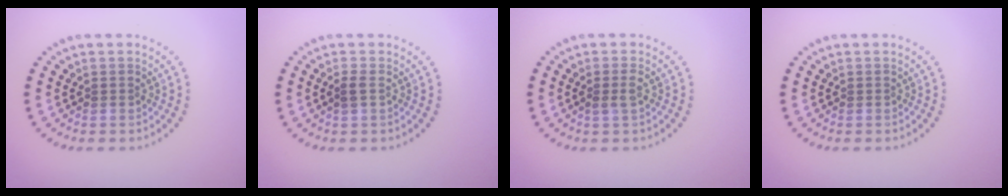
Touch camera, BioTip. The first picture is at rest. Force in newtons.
{"total": 1.0, "press": 0.9, "slide": 0.3}
{"total": 1.1, "press": 1.0, "slide": 0.5}
{"total": 0.0}